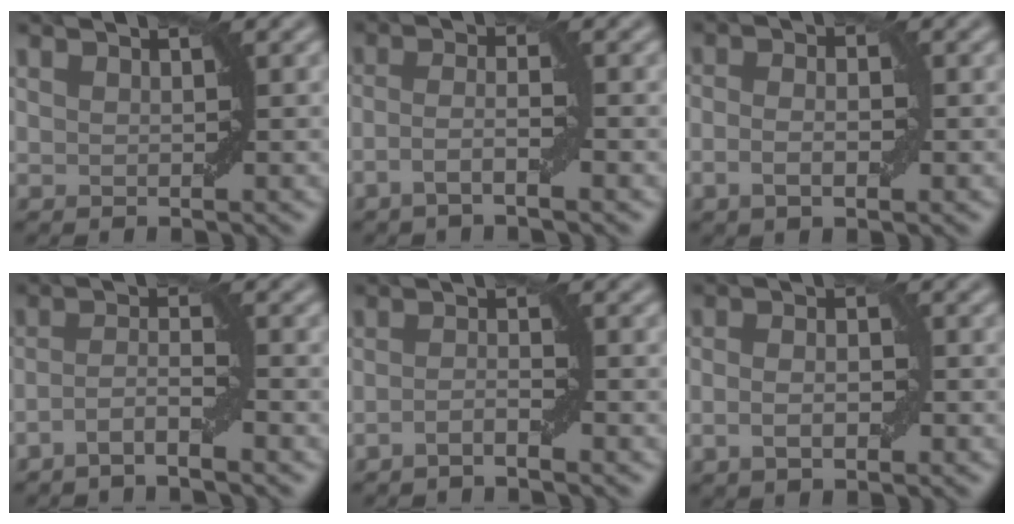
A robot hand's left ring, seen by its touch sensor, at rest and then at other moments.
{"total": 2.5, "force": [-1.3, 0.3, 2.1], "torque": [-0.043, 0.008, -0.034]}
{"total": 2.7, "force": [-0.7, 1.3, 2.3], "torque": [-0.039, 0.000, -0.014]}
{"total": 2.7, "force": [-1.7, 0.3, 2.0], "torque": [-0.040, 0.007, -0.042]}
{"total": 1.6, "force": [-1.0, 0.2, 1.3], "torque": [-0.025, 0.006, -0.023]}
{"total": 3.0, "force": [-0.7, 1.5, 2.5], "torque": [-0.043, 0.000, -0.014]}